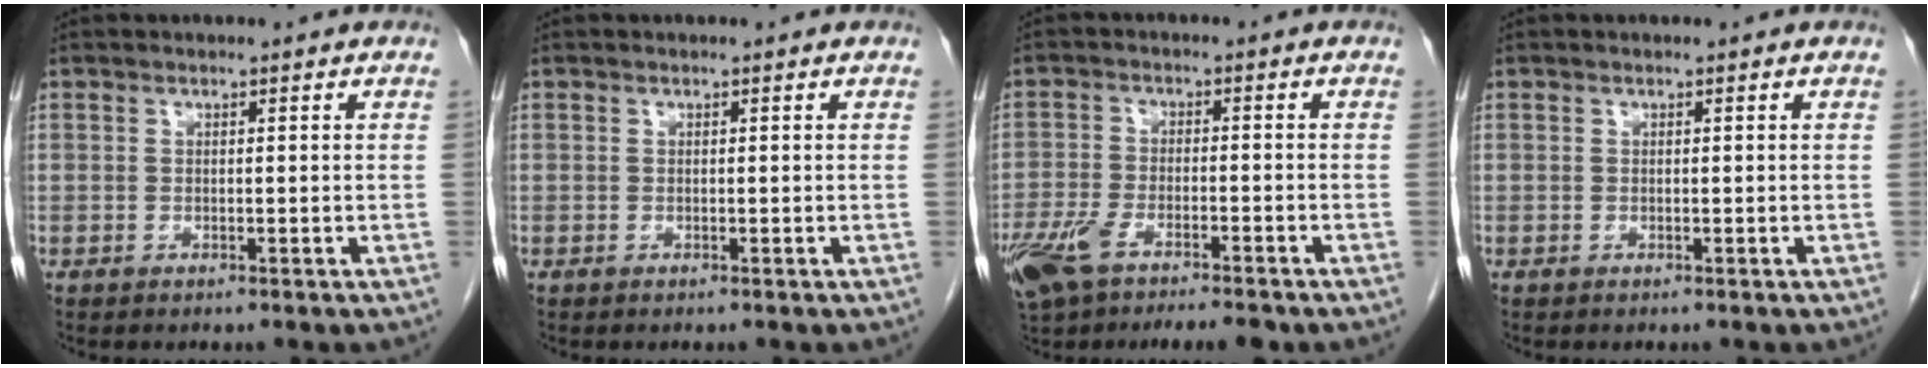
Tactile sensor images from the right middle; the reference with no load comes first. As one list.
[{"total": 0.0}, {"total": 12.5, "force": [-8.7, 4.0, 8.1], "torque": [-0.162, -0.010, -0.141]}, {"total": 0.0}]